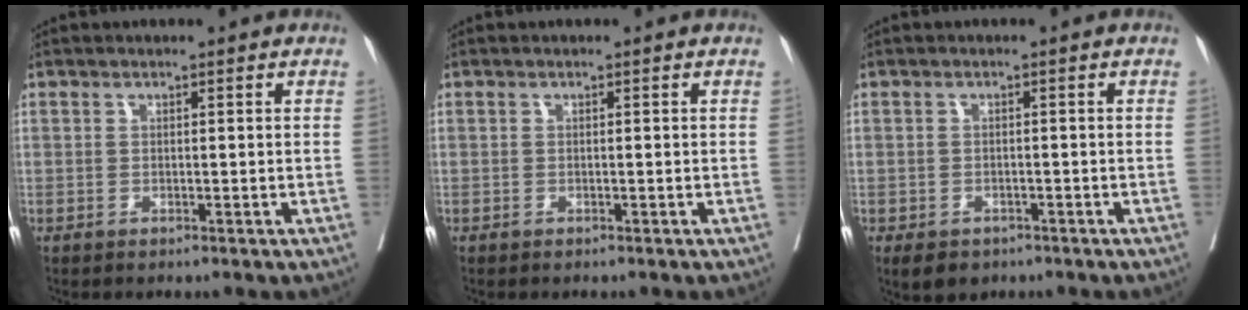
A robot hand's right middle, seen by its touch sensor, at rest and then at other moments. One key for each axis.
{"total": 0.0}
{"total": 4.8, "fx": -3.5, "fy": 2.8, "fz": 1.8, "tx": -0.021, "ty": -0.002, "tz": -0.046}